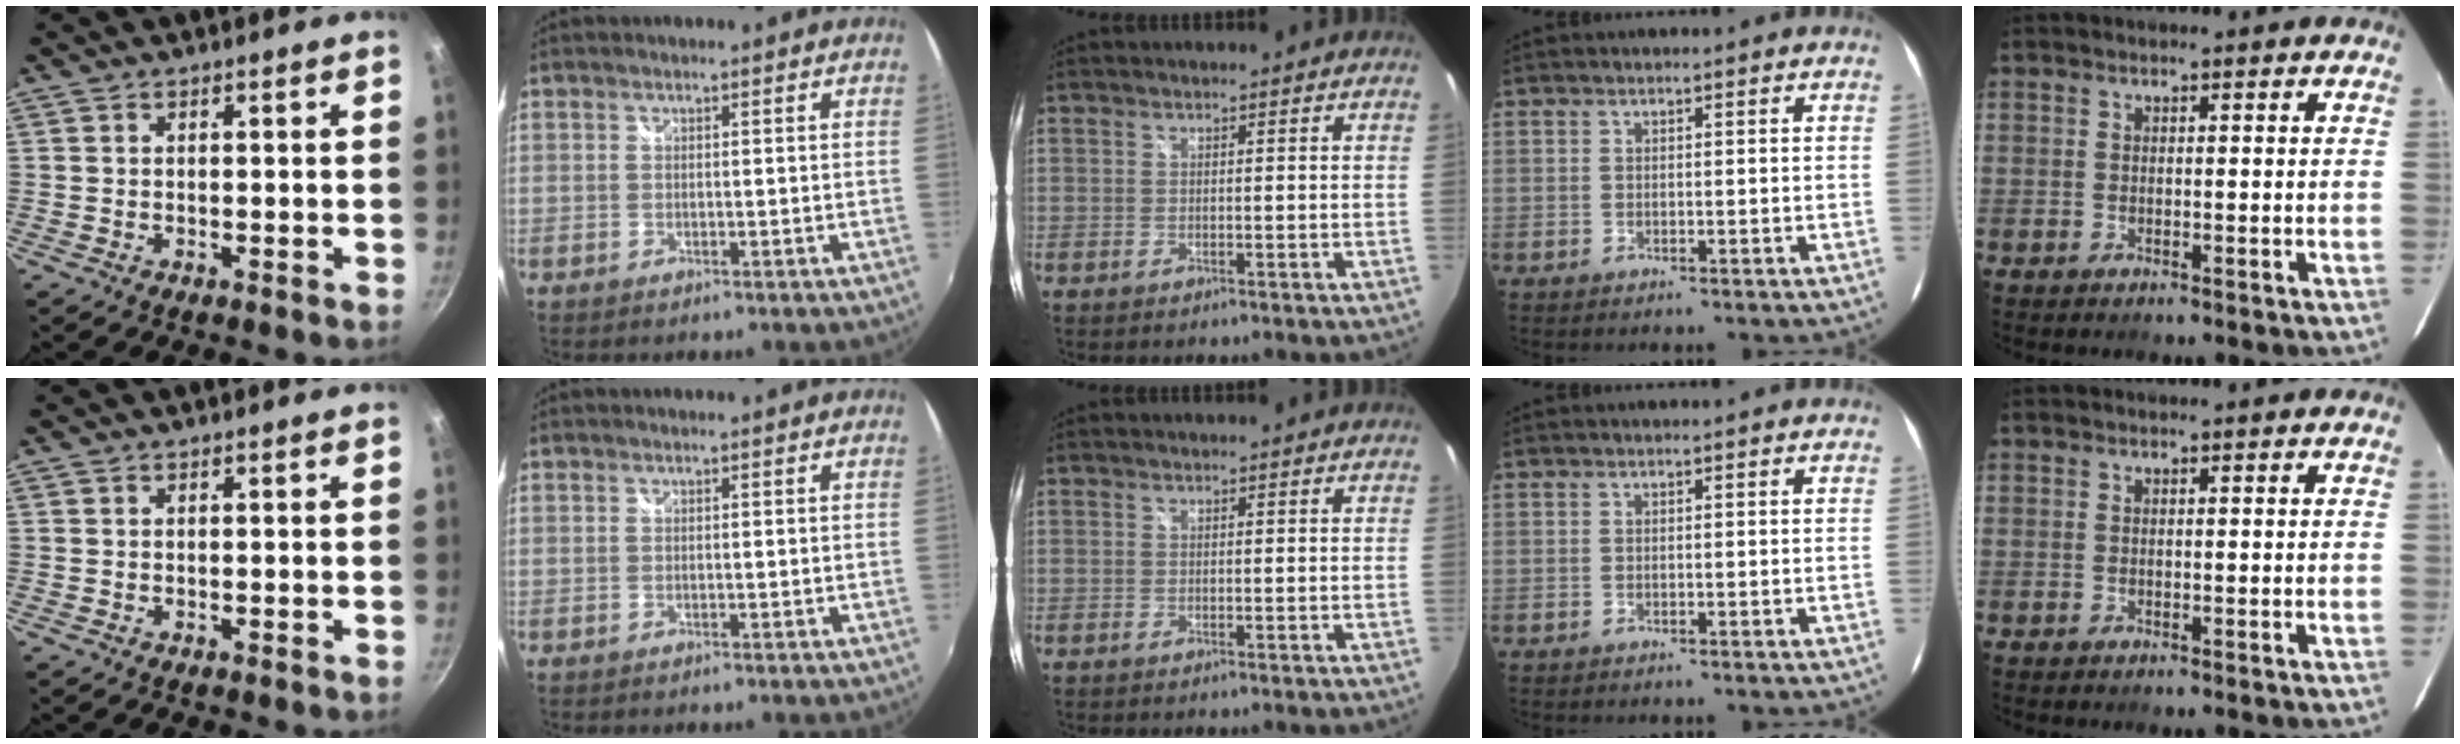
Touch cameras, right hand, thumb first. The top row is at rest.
{}